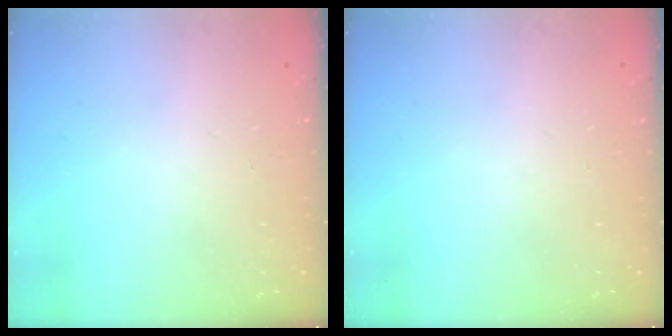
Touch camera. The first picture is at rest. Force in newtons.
{"total": 0.0}